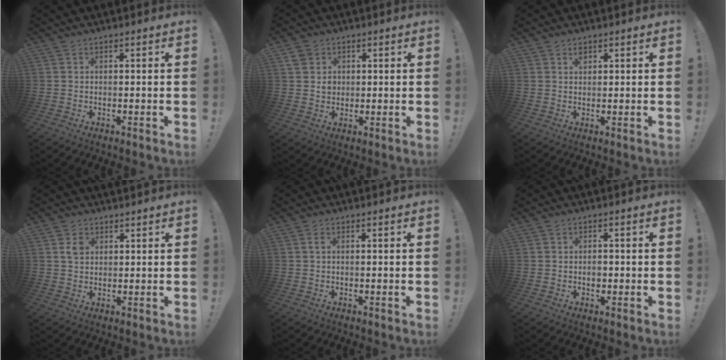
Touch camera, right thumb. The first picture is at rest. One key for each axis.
{"total": 4.7, "fx": 1.6, "fy": 4.3, "fz": 1.2, "tx": -0.011, "ty": -0.005, "tz": 0.029}
{"total": 1.3, "fx": 0.9, "fy": 0.7, "fz": 0.5, "tx": 0.012, "ty": -0.009, "tz": 0.013}
{"total": 3.2, "fx": 2.1, "fy": 2.2, "fz": 1.1, "tx": -0.002, "ty": -0.013, "tz": 0.036}
{"total": 1.1, "fx": 0.2, "fy": 0.3, "fz": 1.1, "tx": -0.022, "ty": 0.002, "tz": 0.003}
{"total": 2.1, "fx": -0.8, "fy": 1.5, "fz": 1.3, "tx": -0.005, "ty": -0.001, "tz": -0.019}